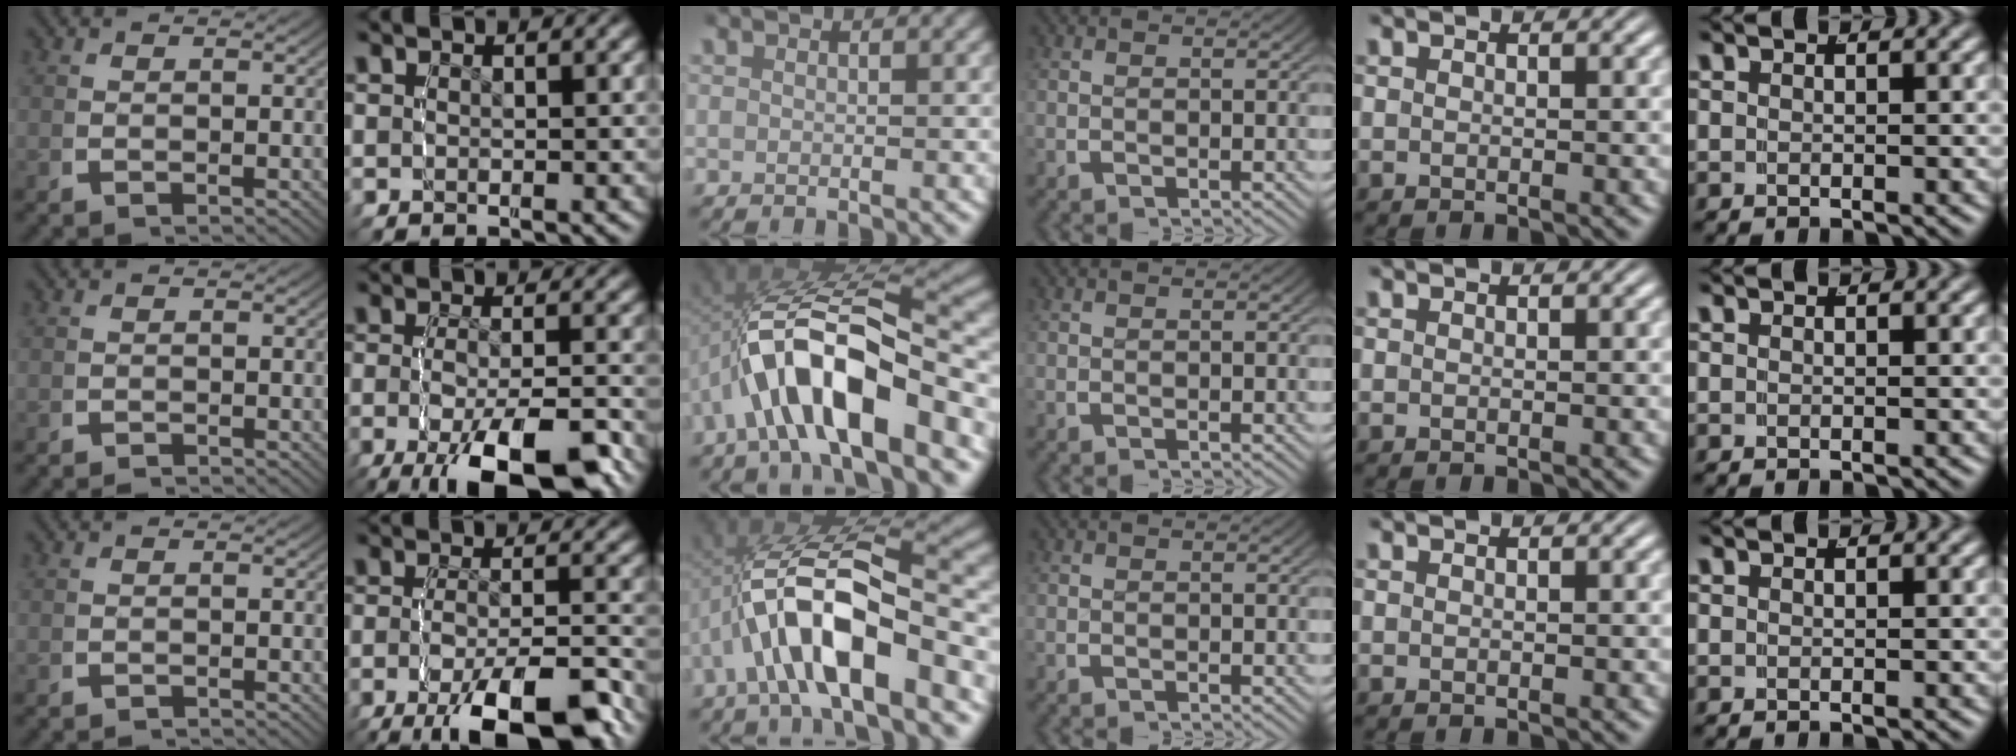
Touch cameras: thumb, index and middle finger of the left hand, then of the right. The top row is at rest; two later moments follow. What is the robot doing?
{"motion": "grasp_and_lifting", "object": "bottle cap"}